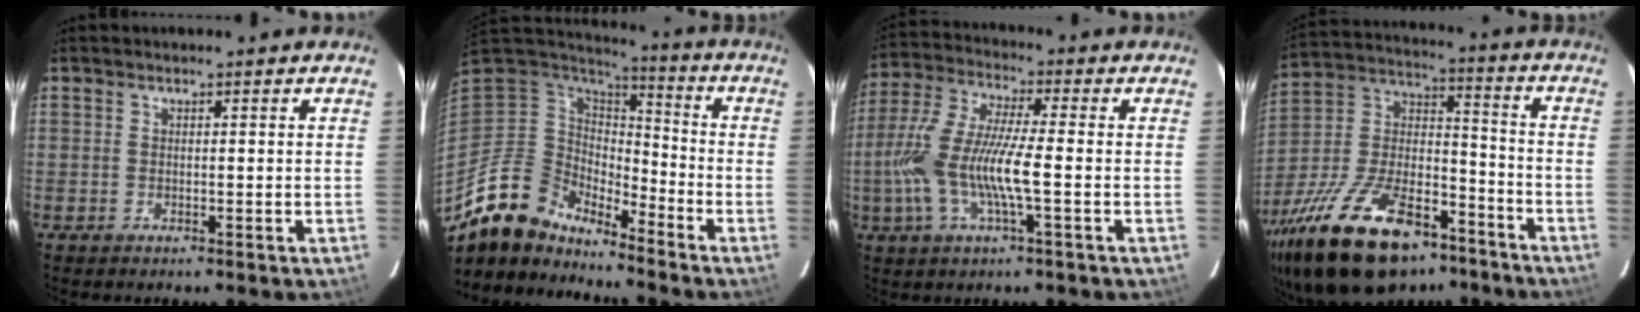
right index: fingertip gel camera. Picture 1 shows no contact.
{"total": 12.3, "force": [-11.3, 4.3, 2.0], "torque": [-0.050, 0.020, -0.220]}
{"total": 13.5, "force": [-2.8, 2.2, 13.0], "torque": [-0.274, -0.003, -0.055]}
{"total": 28.7, "force": [-18.7, 12.9, 17.6], "torque": [-0.350, -0.007, -0.299]}